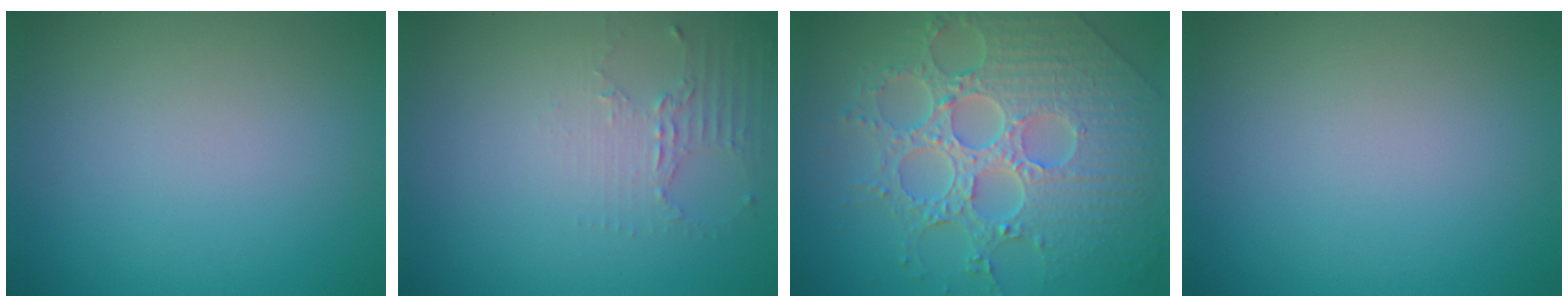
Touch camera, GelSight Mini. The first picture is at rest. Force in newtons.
{"total": 2.2, "press": 1.6, "slide": 1.5}
{"total": 8.6, "press": 6.3, "slide": 5.8}
{"total": 0.0}